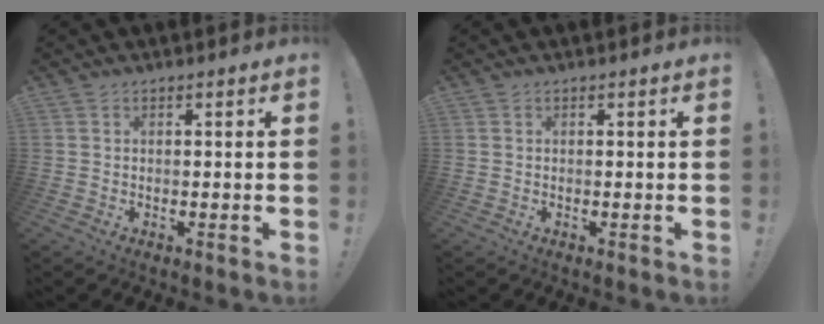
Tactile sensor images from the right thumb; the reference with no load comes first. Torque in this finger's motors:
{"motor_torque": [0.00, 0.00, -0.05, 0.08, 0.00]}